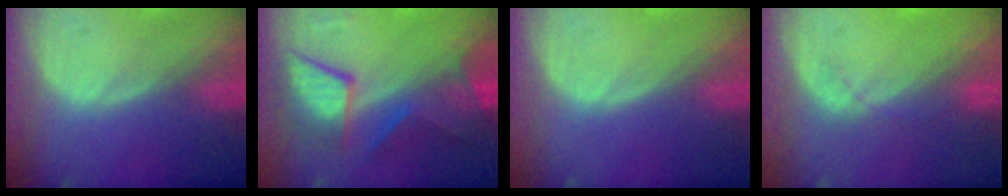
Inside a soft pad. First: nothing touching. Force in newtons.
{"total": 8.3, "press": 8.3, "slide": 0.4}
{"total": 0.0}
{"total": 2.1, "press": 1.9, "slide": 0.9}